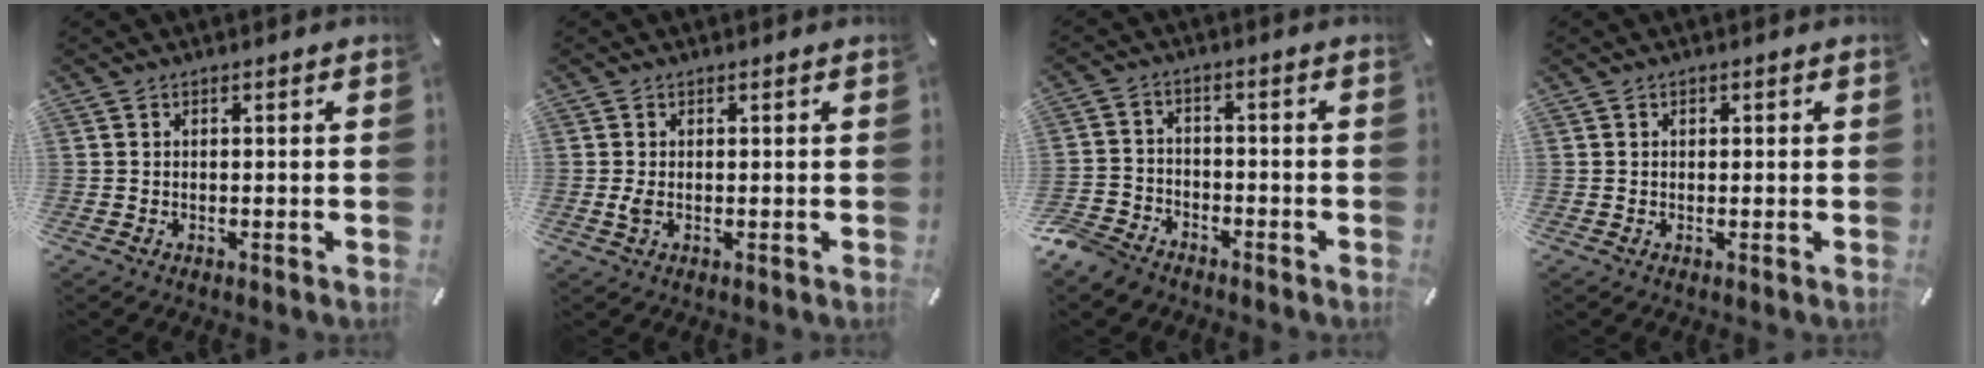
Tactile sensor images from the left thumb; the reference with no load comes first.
{"total": 1.6, "force": [0.1, 0.7, 1.4], "torque": [-0.036, -0.002, -0.001]}
{"total": 6.3, "force": [-5.1, 3.4, 1.4], "torque": [-0.038, 0.021, -0.104]}
{"total": 0.8, "force": [0.2, 0.7, 0.4], "torque": [0.000, -0.001, 0.001]}